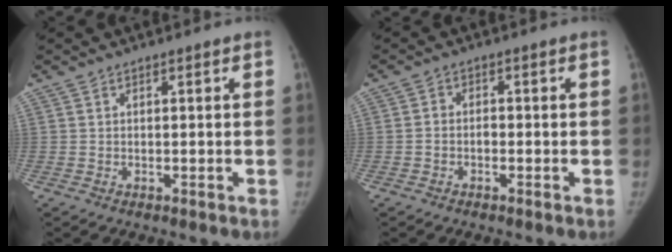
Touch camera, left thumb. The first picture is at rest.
{"total": 1.6, "force": [-0.8, 1.1, 0.9], "torque": [-0.009, 0.008, -0.016]}